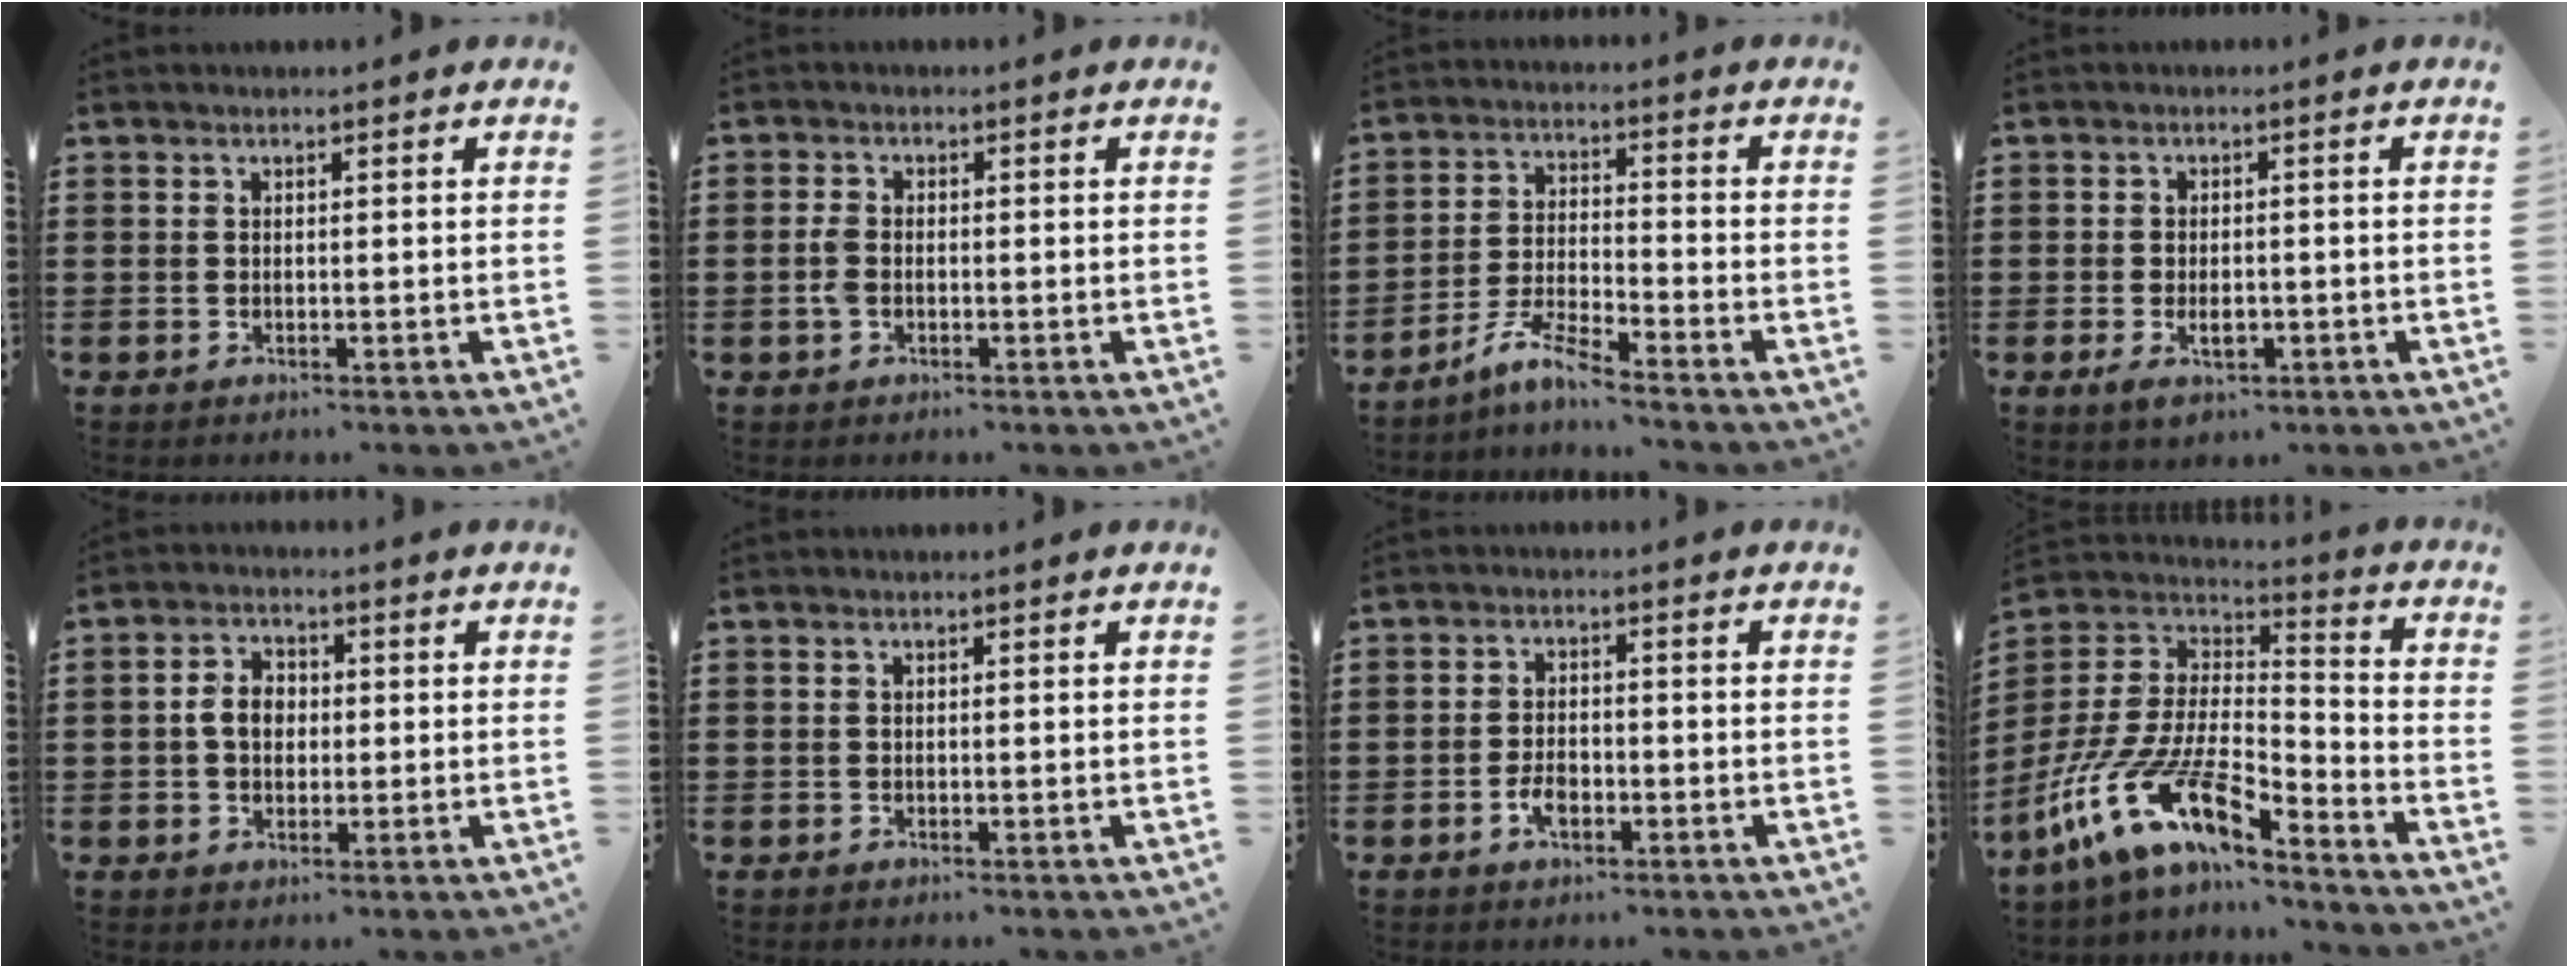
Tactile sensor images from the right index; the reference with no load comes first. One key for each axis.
{"total": 2.4, "fx": -0.5, "fy": 1.3, "fz": 1.9, "tx": -0.058, "ty": -0.007, "tz": -0.016}
{"total": 5.7, "fx": -5.1, "fy": 0.0, "fz": 2.5, "tx": -0.072, "ty": -0.011, "tz": -0.104}
{"total": 3.4, "fx": -1.1, "fy": 1.9, "fz": 2.6, "tx": -0.046, "ty": -0.002, "tz": -0.024}
{"total": 4.2, "fx": -0.1, "fy": 3.1, "fz": 2.8, "tx": -0.068, "ty": 0.009, "tz": -0.007}
{"total": 0.0}
{"total": 3.2, "fx": -1.4, "fy": 1.6, "fz": 2.4, "tx": -0.049, "ty": 0.002, "tz": -0.027}
{"total": 13.9, "fx": -9.2, "fy": 4.3, "fz": 9.5, "tx": -0.215, "ty": -0.003, "tz": -0.181}